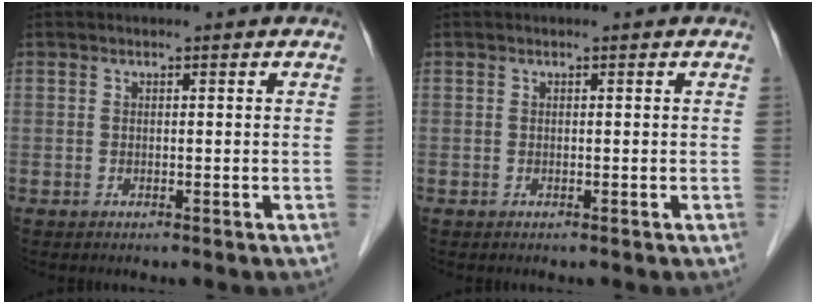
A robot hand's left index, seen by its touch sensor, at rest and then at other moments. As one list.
[{"total": 0.0}]